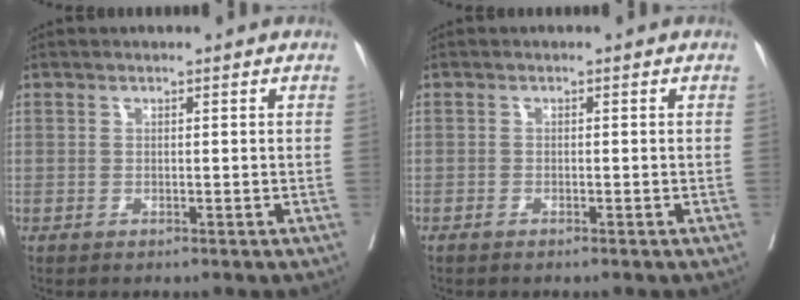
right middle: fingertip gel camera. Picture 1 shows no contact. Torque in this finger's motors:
{"motor_torque": [-0.31, 0.16, -0.07, -0.01]}